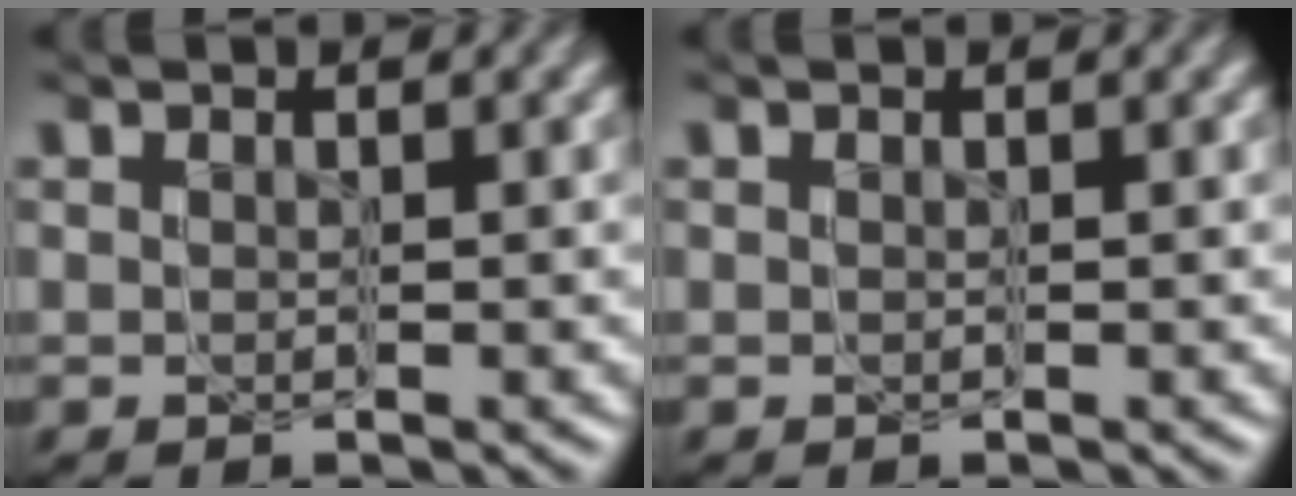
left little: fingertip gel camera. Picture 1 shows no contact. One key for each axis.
{"total": 0.0}